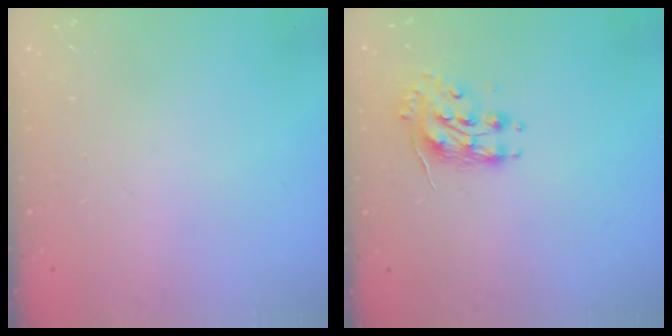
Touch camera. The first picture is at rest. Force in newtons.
{"total": 8.6, "press": 8.6, "slide": 0.3}